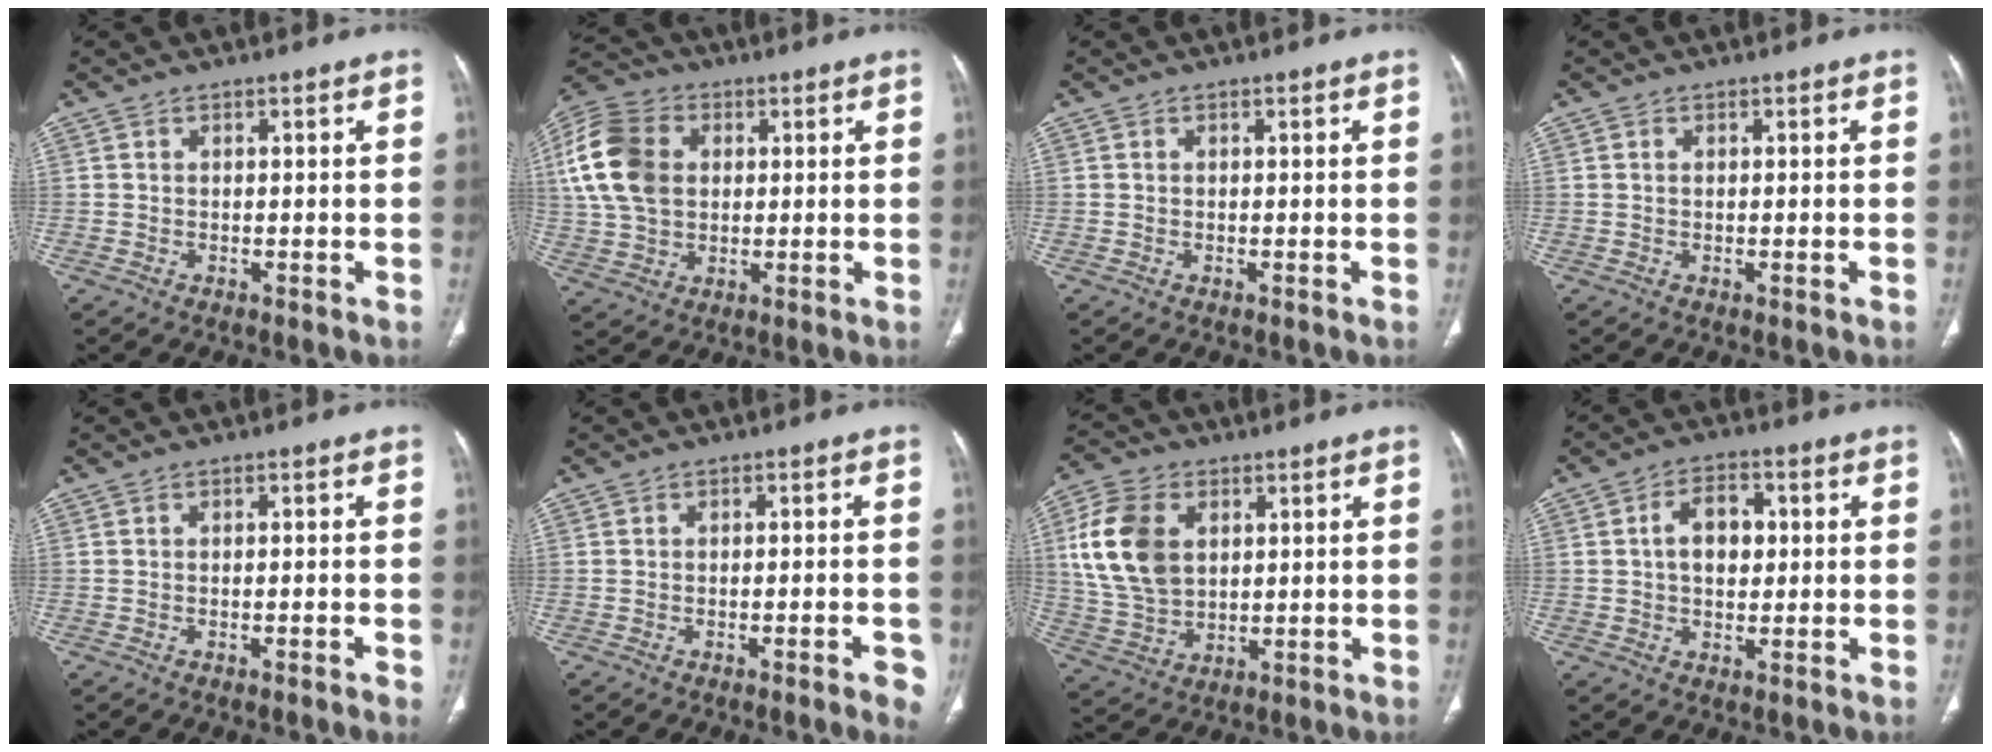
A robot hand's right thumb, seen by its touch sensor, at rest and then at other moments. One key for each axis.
{"total": 15.5, "fx": 2.9, "fy": 11.3, "fz": 10.3, "tx": -0.203, "ty": 0.012, "tz": 0.051}
{"total": 0.0}
{"total": 0.6, "fx": 0.0, "fy": 0.4, "fz": 0.5, "tx": -0.012, "ty": -0.001, "tz": 0.002}
{"total": 1.8, "fx": -0.8, "fy": 0.2, "fz": 1.6, "tx": -0.029, "ty": 0.000, "tz": -0.009}
{"total": 4.5, "fx": -2.2, "fy": 0.8, "fz": 3.8, "tx": -0.047, "ty": 0.005, "tz": -0.024}
{"total": 14.4, "fx": 3.5, "fy": 9.9, "fz": 9.9, "tx": -0.188, "ty": -0.004, "tz": 0.073}
{"total": 7.2, "fx": 0.8, "fy": 4.7, "fz": 5.3, "tx": -0.065, "ty": 0.011, "tz": 0.009}